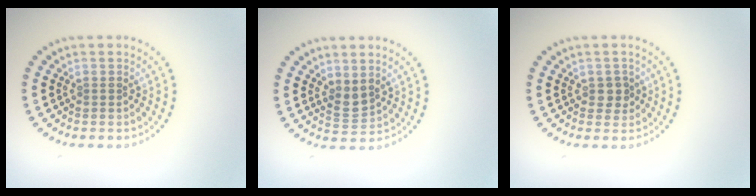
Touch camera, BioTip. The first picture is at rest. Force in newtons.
{"total": 1.8, "press": 1.5, "slide": 1.1}
{"total": 1.3, "press": 1.3, "slide": 0.3}